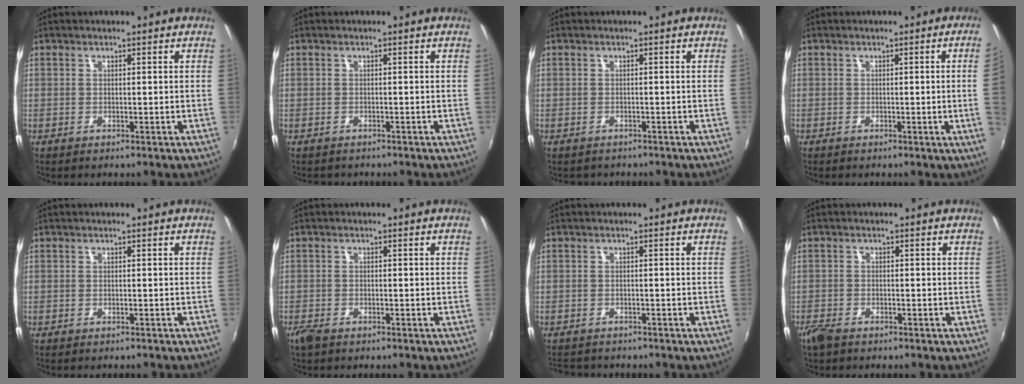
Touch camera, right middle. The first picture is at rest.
{"total": 1.1, "force": [-0.9, 0.5, 0.1], "torque": [-0.007, -0.003, -0.013]}
{"total": 1.2, "force": [-1.0, 0.7, 0.1], "torque": [-0.007, -0.003, -0.013]}
{"total": 4.4, "force": [0.2, -2.1, 3.8], "torque": [-0.059, -0.008, 0.007]}
{"total": 0.8, "force": [-0.7, 0.2, 0.2], "torque": [-0.006, -0.003, -0.011]}
{"total": 2.4, "force": [-1.9, 1.0, 1.1], "torque": [-0.030, -0.007, -0.038]}
{"total": 3.8, "force": [-3.5, 1.2, 0.9], "torque": [-0.025, -0.013, -0.058]}
{"total": 3.2, "force": [-2.5, 1.2, 1.4], "torque": [-0.040, -0.008, -0.053]}